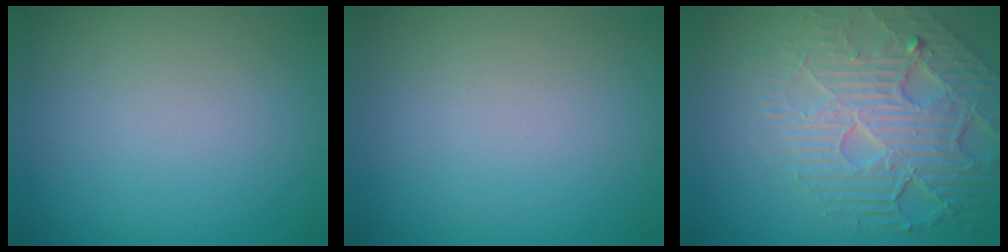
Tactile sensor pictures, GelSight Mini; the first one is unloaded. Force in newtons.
{"total": 0.0}
{"total": 8.4, "press": 5.7, "slide": 6.1}